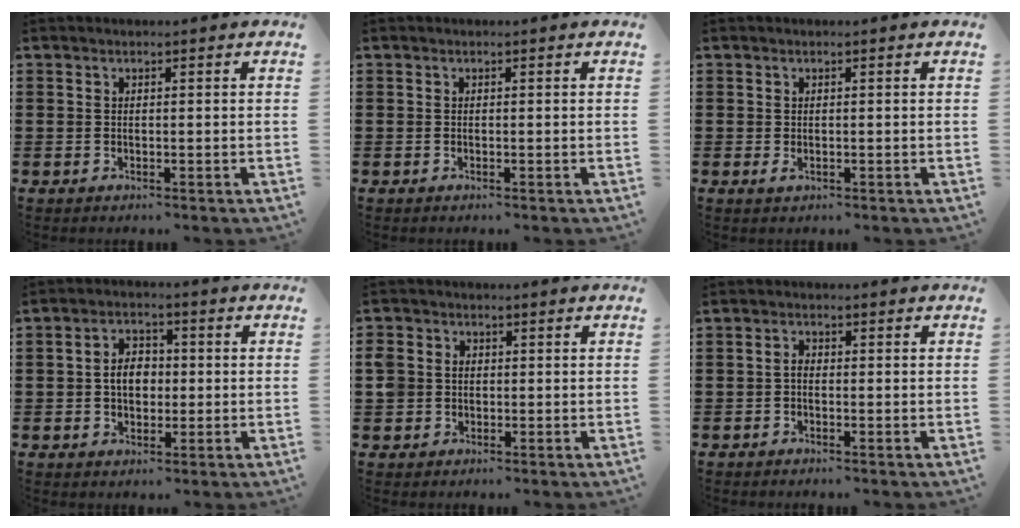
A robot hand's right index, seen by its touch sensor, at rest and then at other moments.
{"total": 0.0}
{"total": 0.7, "force": [-0.1, 0.4, 0.6], "torque": [-0.010, 0.001, -0.003]}
{"total": 4.4, "force": [-0.1, 3.0, 3.2], "torque": [-0.060, 0.008, -0.008]}
{"total": 2.8, "force": [-0.2, 2.6, 0.9], "torque": [-0.035, 0.008, -0.008]}
{"total": 1.3, "force": [-0.5, 0.7, 1.0], "torque": [-0.021, 0.000, -0.009]}